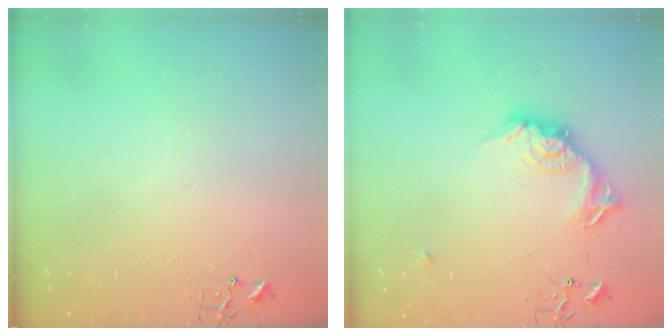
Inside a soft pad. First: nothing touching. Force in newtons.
{"total": 15.0, "press": 15.0, "slide": 0.7}